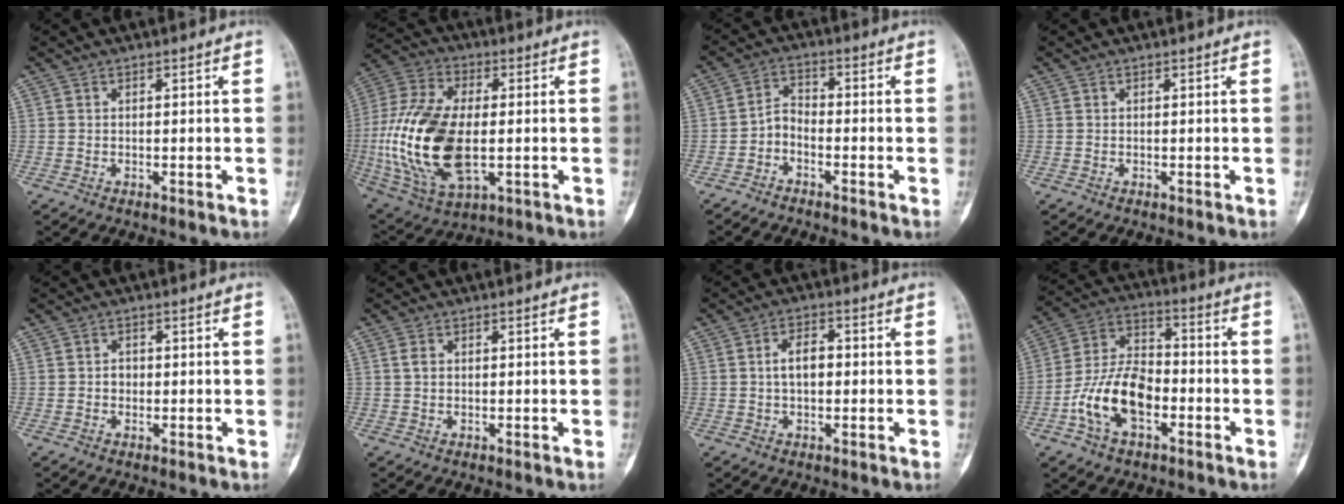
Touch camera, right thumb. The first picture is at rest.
{"total": 22.1, "force": [-1.9, 11.7, 18.7], "torque": [-0.403, -0.004, -0.022]}
{"total": 3.6, "force": [-2.1, 2.0, 2.1], "torque": [-0.029, 0.026, -0.049]}
{"total": 0.0}
{"total": 1.6, "force": [-0.1, 1.4, 0.7], "torque": [-0.003, 0.005, -0.004]}
{"total": 1.6, "force": [0.4, 1.1, 1.1], "torque": [-0.023, 0.002, 0.009]}
{"total": 5.0, "force": [0.2, 2.8, 4.1], "torque": [-0.066, 0.013, -0.002]}
{"total": 14.1, "force": [-4.5, 8.3, 10.4], "torque": [-0.187, 0.038, -0.087]}